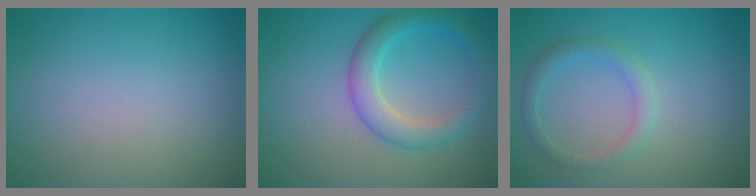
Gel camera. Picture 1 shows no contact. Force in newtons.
{"total": 4.0, "press": 4.0, "slide": 0.1}
{"total": 1.9, "press": 1.9, "slide": 0.1}